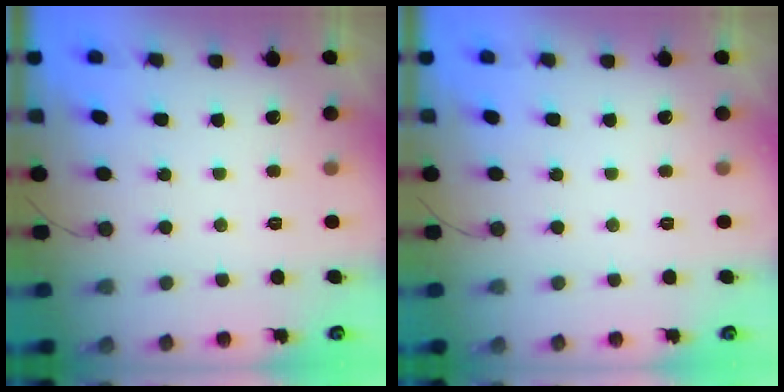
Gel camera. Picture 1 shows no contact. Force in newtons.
{"total": 0.0}